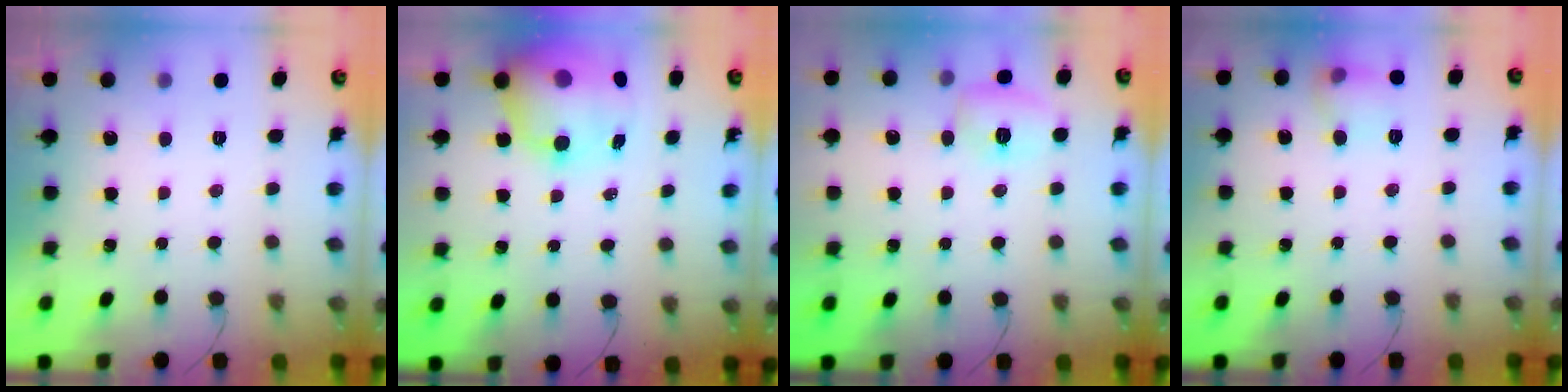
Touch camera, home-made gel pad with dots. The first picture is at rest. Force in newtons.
{"total": 15.1, "press": 14.6, "slide": 3.9}
{"total": 6.8, "press": 6.6, "slide": 1.7}
{"total": 7.3, "press": 7.2, "slide": 1.0}